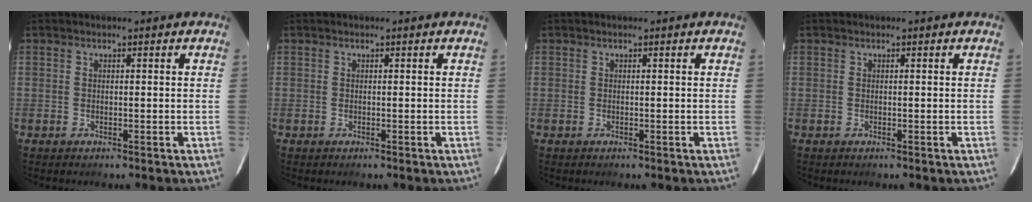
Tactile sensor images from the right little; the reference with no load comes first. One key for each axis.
{"total": 0.0}
{"total": 0.0}
{"total": 0.0}